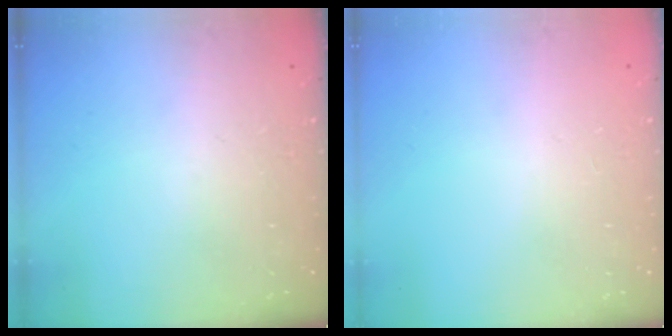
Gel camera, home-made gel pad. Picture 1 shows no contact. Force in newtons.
{"total": 1.0, "press": 0.8, "slide": 0.6}